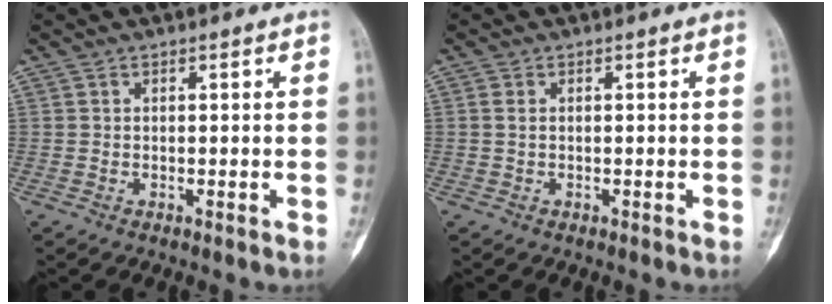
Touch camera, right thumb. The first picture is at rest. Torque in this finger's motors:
{"motor_torque": [-0.34, -0.49, 0.27, 0.03, -0.04]}